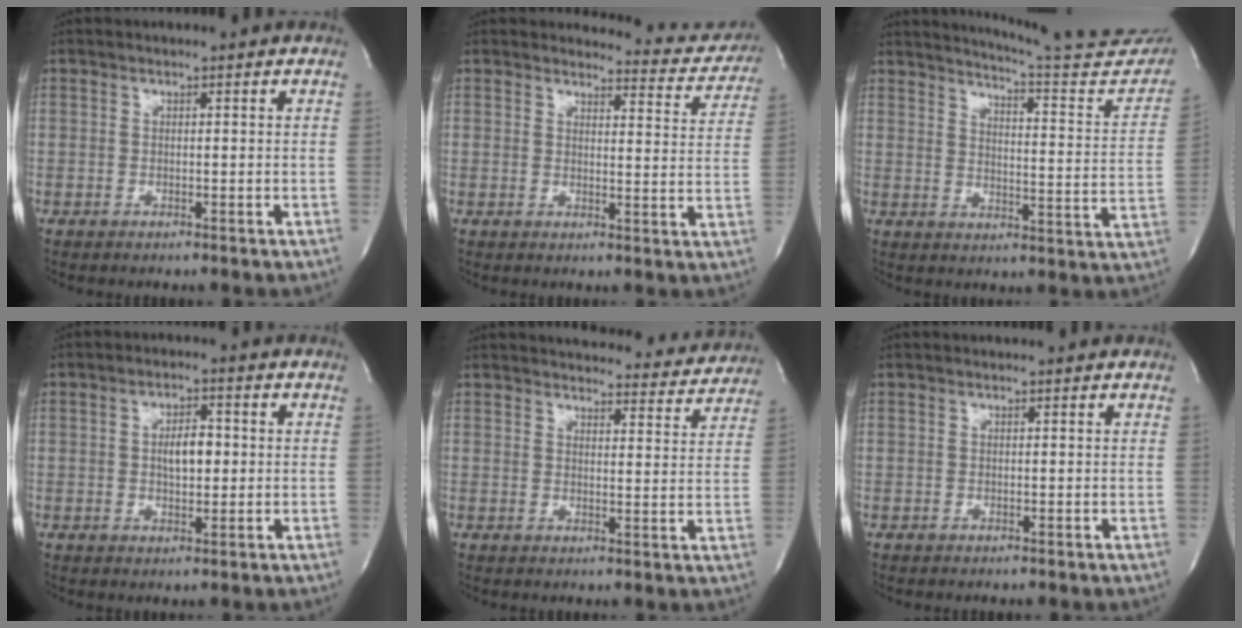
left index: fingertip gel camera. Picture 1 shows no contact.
{"total": 9.0, "force": [8.8, 1.6, -0.7], "torque": [0.028, -0.050, 0.079]}
{"total": 20.9, "force": [19.8, 0.7, 6.7], "torque": [-0.097, -0.098, 0.234]}
{"total": 4.3, "force": [0.3, 1.9, 3.9], "torque": [-0.066, 0.003, 0.008]}
{"total": 16.6, "force": [15.9, 3.5, 3.1], "torque": [-0.020, -0.023, 0.178]}
{"total": 1.0, "force": [0.9, 0.1, 0.2], "torque": [-0.008, 0.009, 0.012]}